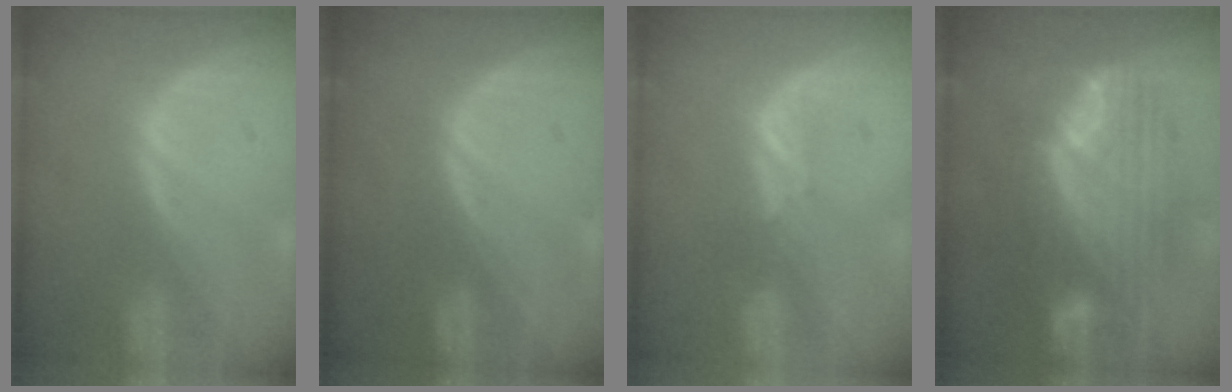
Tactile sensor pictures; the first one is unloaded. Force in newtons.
{"total": 0.0}
{"total": 1.9, "press": 1.8, "slide": 0.7}
{"total": 11.5, "press": 11.5, "slide": 1.1}